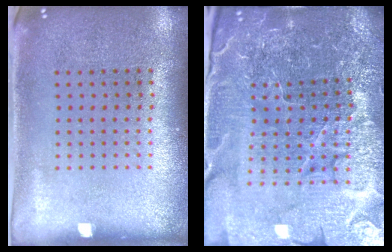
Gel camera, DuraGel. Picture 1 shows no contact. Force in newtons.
{"total": 5.6, "press": 5.2, "slide": 2.1}